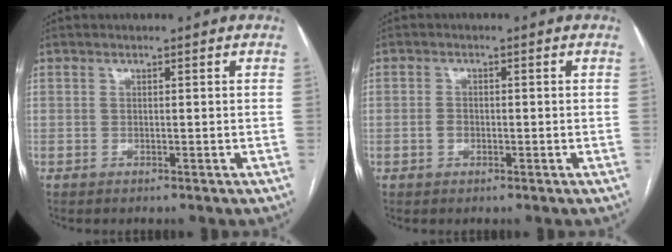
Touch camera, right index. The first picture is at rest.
{"total": 1.6, "force": [-0.5, 1.1, 1.1], "torque": [-0.021, 0.003, -0.008]}